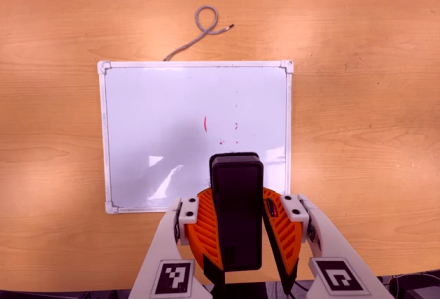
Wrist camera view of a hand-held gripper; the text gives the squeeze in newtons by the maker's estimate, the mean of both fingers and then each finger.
{"total": 10.2, "left": 9.6, "right": 10.7}